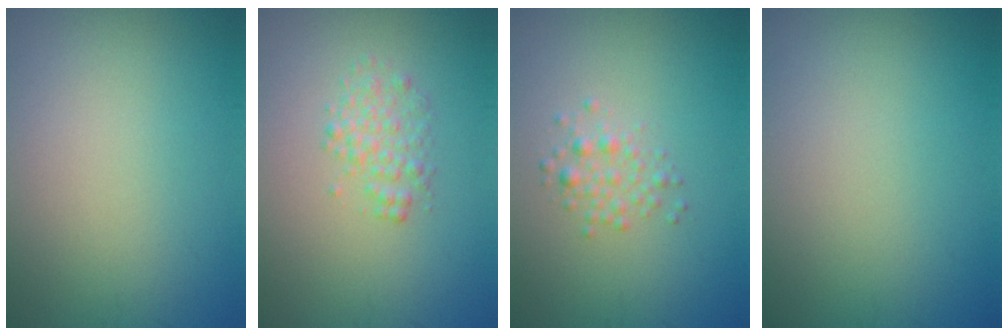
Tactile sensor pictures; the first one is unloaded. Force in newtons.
{"total": 2.0, "press": 2.0, "slide": 0.1}
{"total": 1.7, "press": 1.7, "slide": 0.1}
{"total": 0.0}